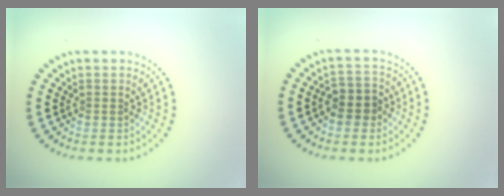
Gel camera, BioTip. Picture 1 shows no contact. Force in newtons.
{"total": 2.6, "press": 2.4, "slide": 0.8}